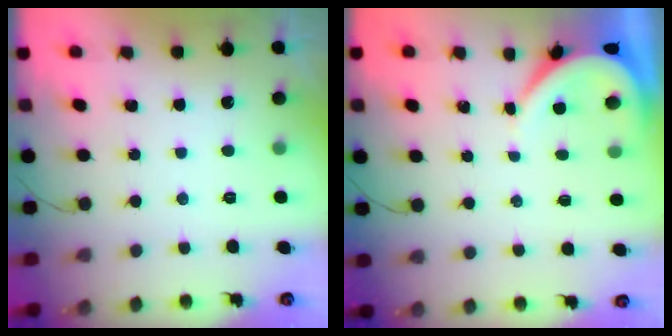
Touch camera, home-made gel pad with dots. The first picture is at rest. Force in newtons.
{"total": 3.7, "press": 3.6, "slide": 0.4}